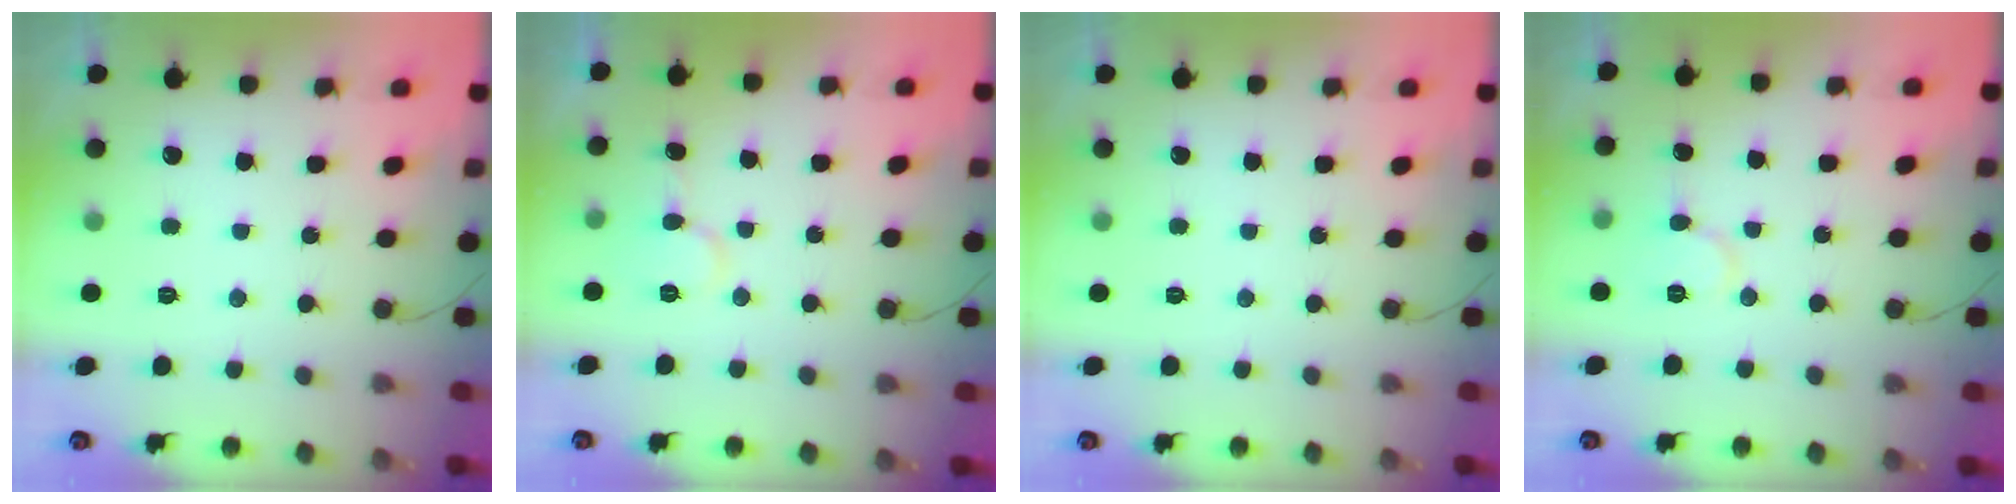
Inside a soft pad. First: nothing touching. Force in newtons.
{"total": 6.1, "press": 6.1, "slide": 0.6}
{"total": 0.0}
{"total": 6.9, "press": 6.9, "slide": 0.4}